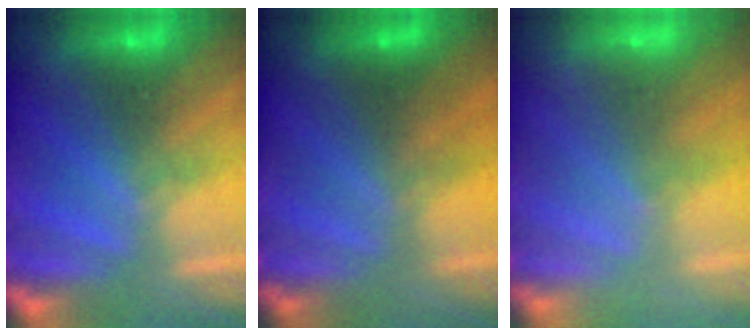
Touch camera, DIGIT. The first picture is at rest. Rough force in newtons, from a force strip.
{"total": 2.2}
{"total": 2.4}